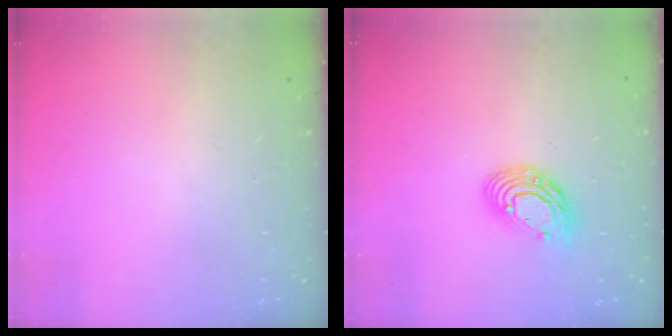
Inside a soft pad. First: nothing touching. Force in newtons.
{"total": 10.3, "press": 10.3, "slide": 1.1}